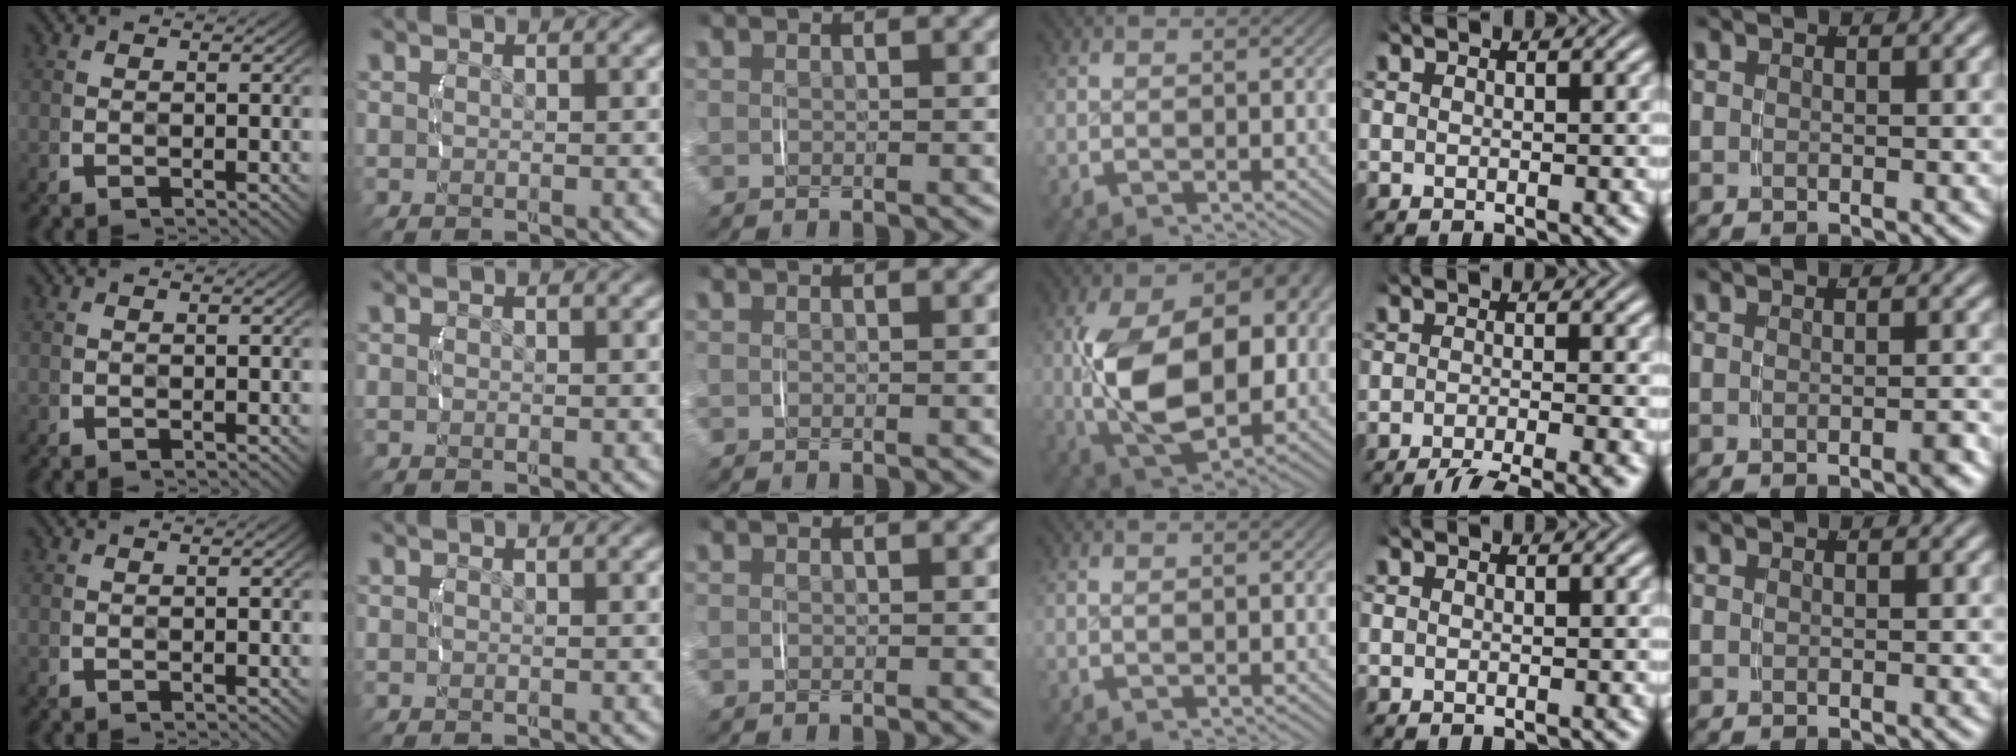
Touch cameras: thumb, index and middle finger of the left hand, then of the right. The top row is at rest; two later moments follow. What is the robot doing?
{"motion": "lift_and_place", "object": "ethernet cable"}